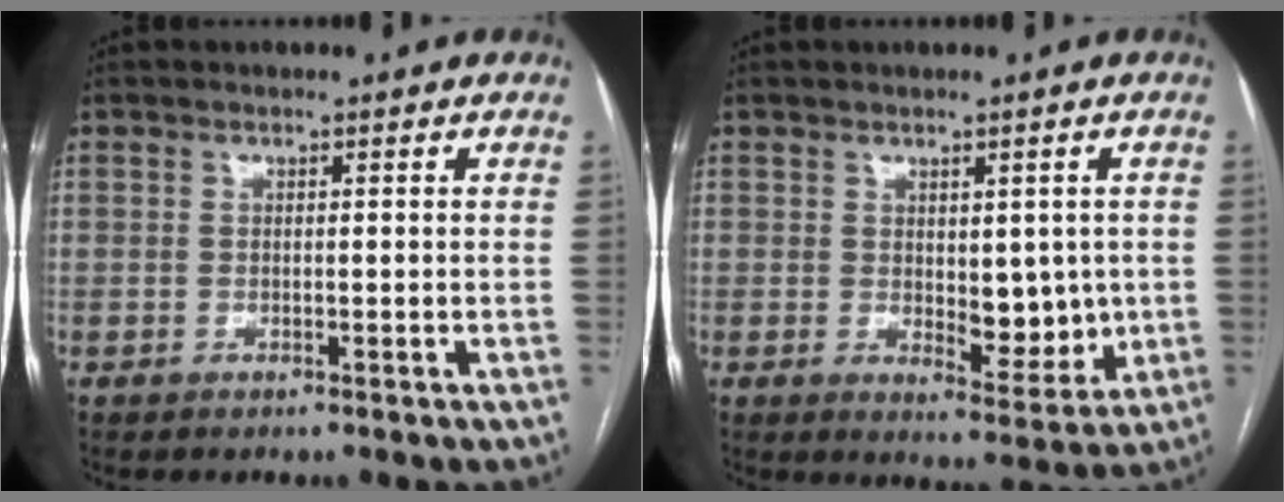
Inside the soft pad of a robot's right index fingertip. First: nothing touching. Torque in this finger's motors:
{"motor_torque": [0.22, 0.17, 0.17, 0.06]}